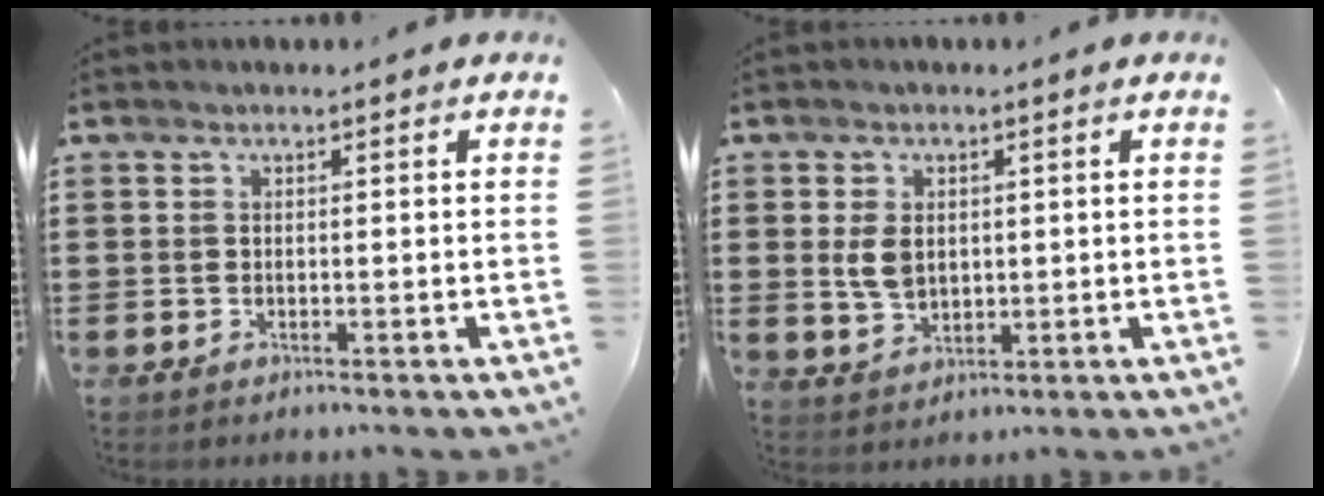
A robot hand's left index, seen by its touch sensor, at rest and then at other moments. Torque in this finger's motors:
{"motor_torque": [0.91, 0.61, 0.56, 0.13]}